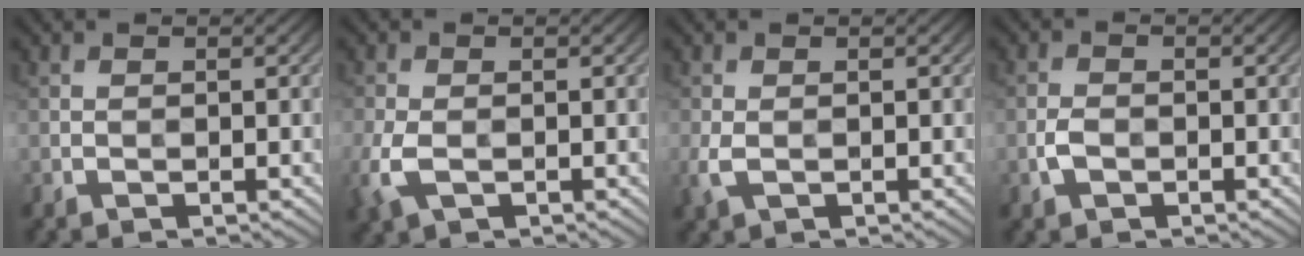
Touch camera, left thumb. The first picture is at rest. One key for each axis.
{"total": 4.3, "fx": -1.5, "fy": 2.6, "fz": 3.1, "tx": -0.091, "ty": -0.008, "tz": -0.033}
{"total": 2.3, "fx": -0.6, "fy": 1.4, "fz": 1.7, "tx": -0.053, "ty": -0.008, "tz": -0.011}
{"total": 2.0, "fx": -0.8, "fy": 1.3, "fz": 1.3, "tx": -0.030, "ty": 0.001, "tz": -0.019}